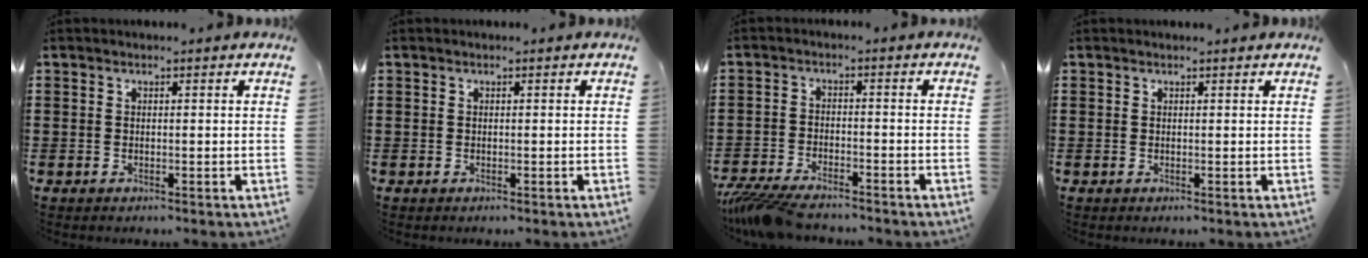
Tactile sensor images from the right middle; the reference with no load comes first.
{"total": 0.0}
{"total": 5.3, "force": [-4.9, 0.8, 2.0], "torque": [-0.057, -0.008, -0.099]}
{"total": 0.0}